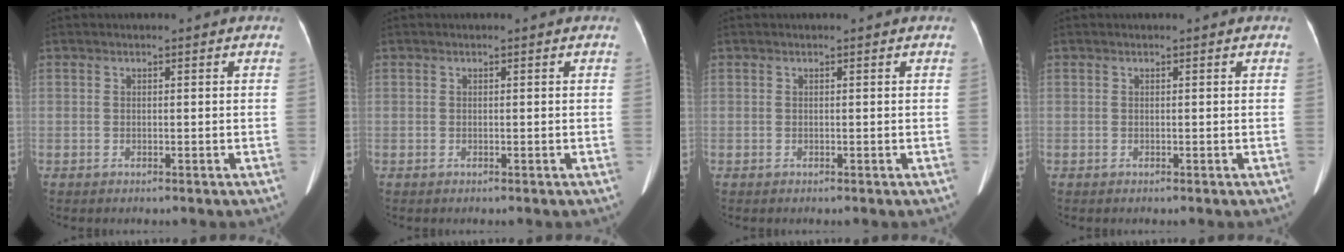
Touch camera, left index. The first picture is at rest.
{"total": 0.0}
{"total": 0.0}
{"total": 0.0}